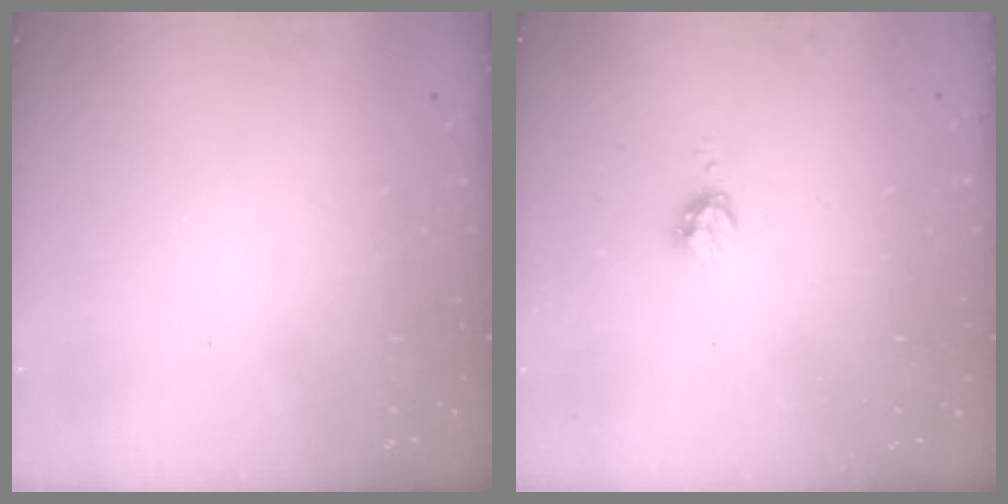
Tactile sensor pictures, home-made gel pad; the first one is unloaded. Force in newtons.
{"total": 3.6, "press": 3.6, "slide": 0.4}